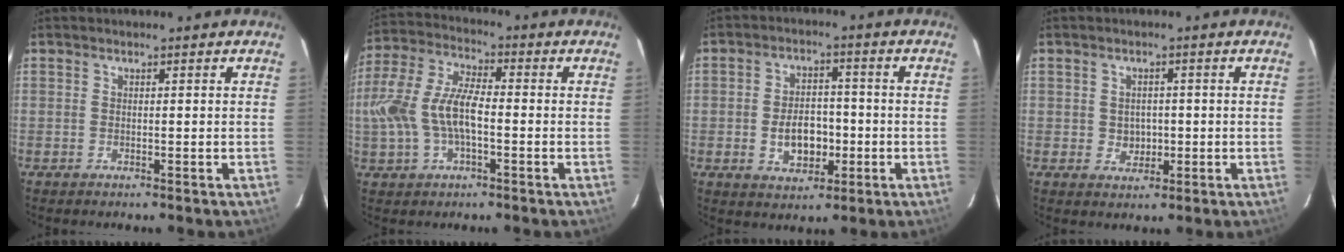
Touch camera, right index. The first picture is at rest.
{"total": 12.9, "force": [-2.0, 6.1, 11.2], "torque": [-0.242, 0.014, -0.038]}
{"total": 7.8, "force": [-1.8, 5.2, 5.5], "torque": [-0.106, 0.012, -0.018]}
{"total": 3.2, "force": [-0.3, 2.9, 1.2], "torque": [-0.021, 0.007, 0.004]}